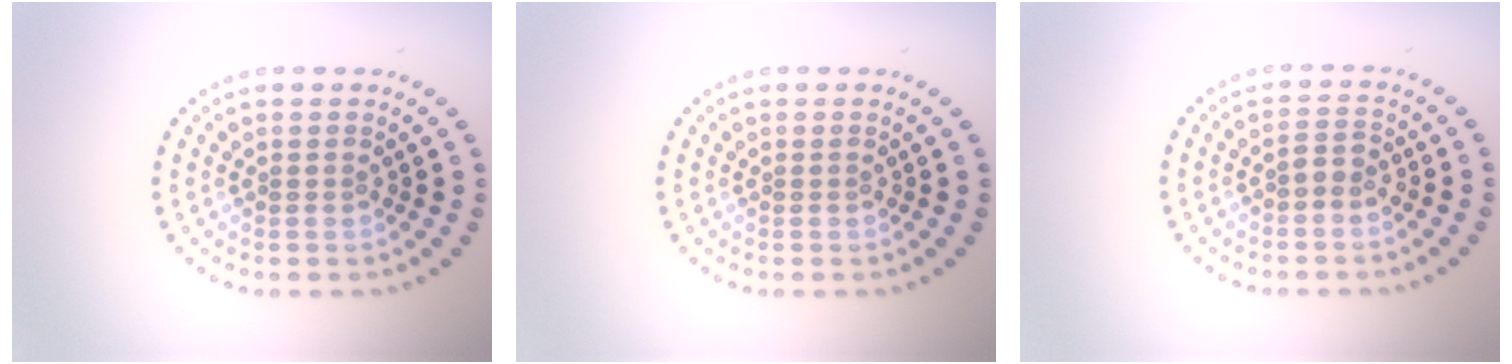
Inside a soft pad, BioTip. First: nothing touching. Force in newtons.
{"total": 0.0}
{"total": 1.1, "press": 1.1, "slide": 0.4}